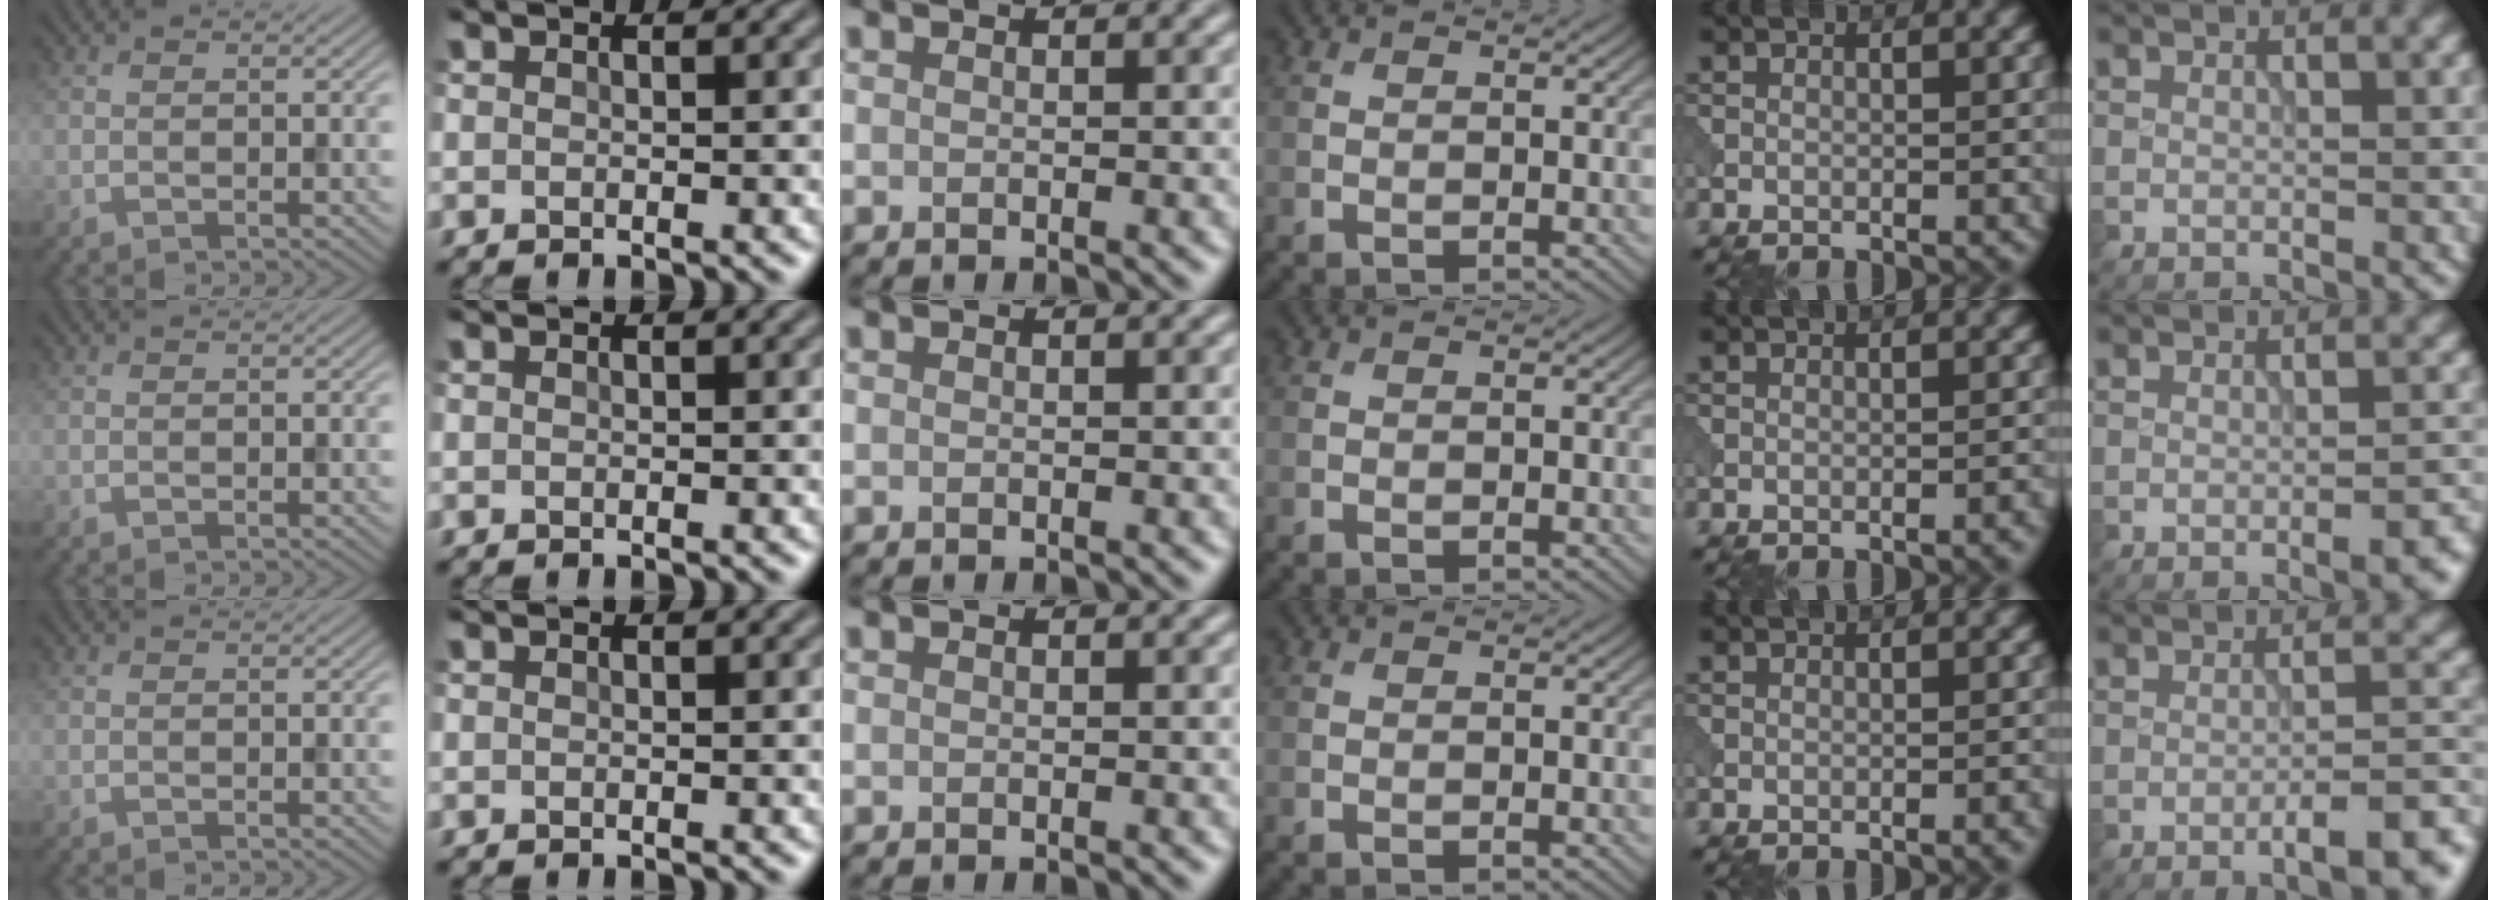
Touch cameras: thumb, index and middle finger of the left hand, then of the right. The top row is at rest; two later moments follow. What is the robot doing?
{"motion": "pour", "object": "beaker"}